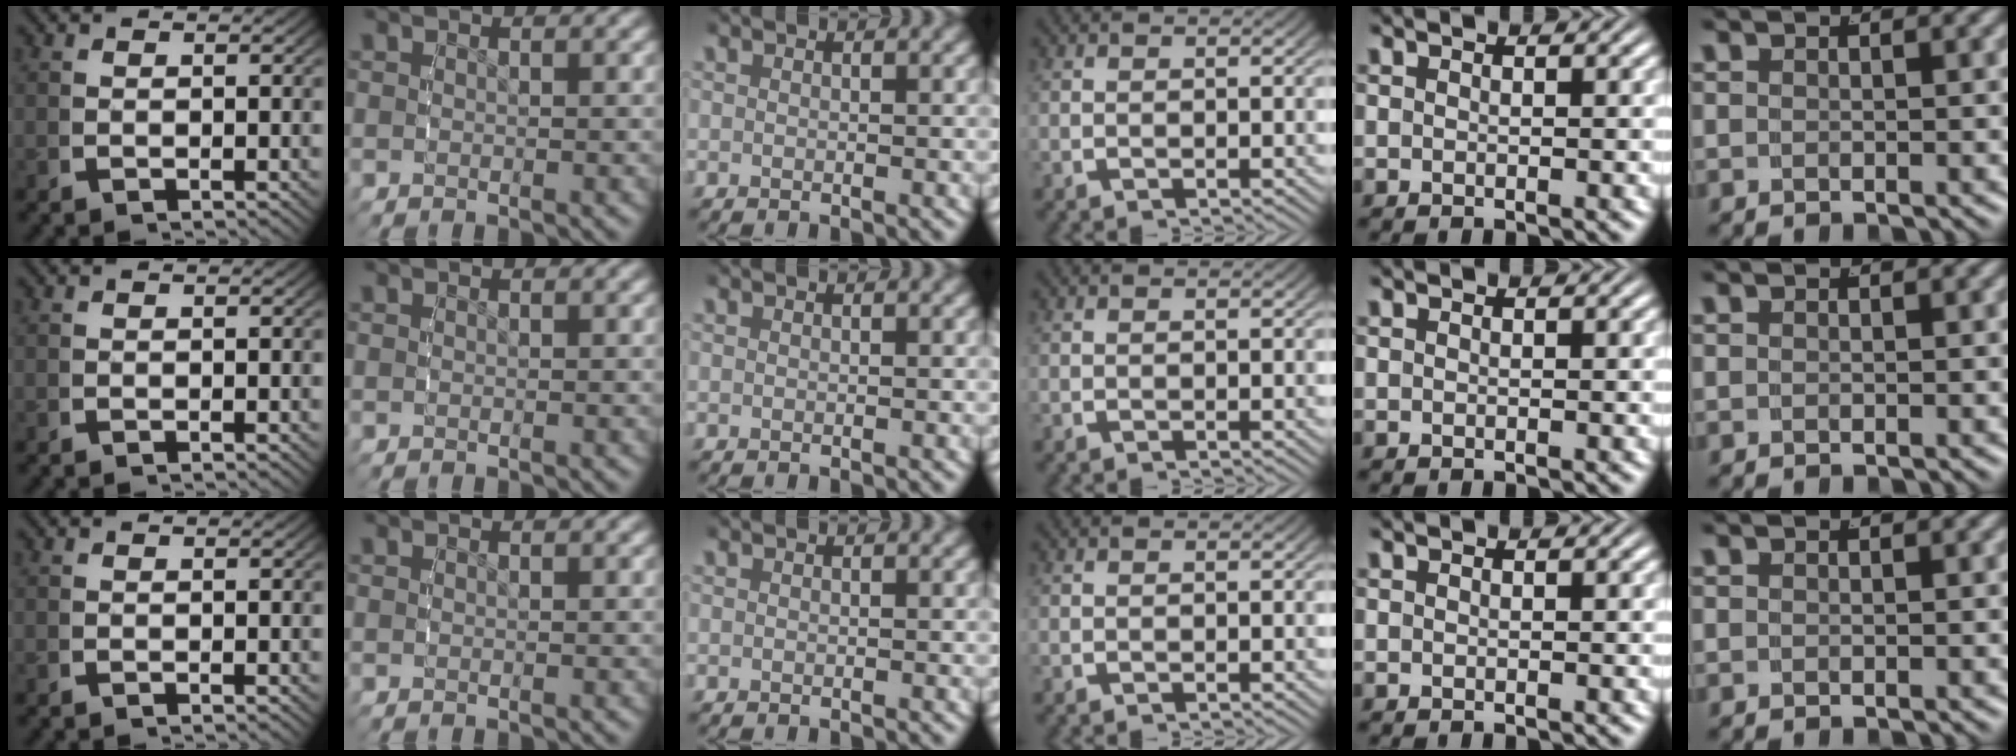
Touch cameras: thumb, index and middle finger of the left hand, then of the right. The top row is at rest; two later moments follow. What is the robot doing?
{"motion": "reach", "object": "string"}